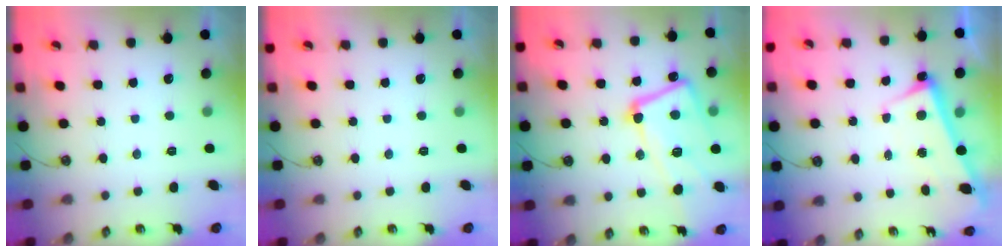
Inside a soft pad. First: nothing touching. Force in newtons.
{"total": 0.0}
{"total": 15.1, "press": 14.9, "slide": 2.3}
{"total": 3.3, "press": 3.2, "slide": 0.9}